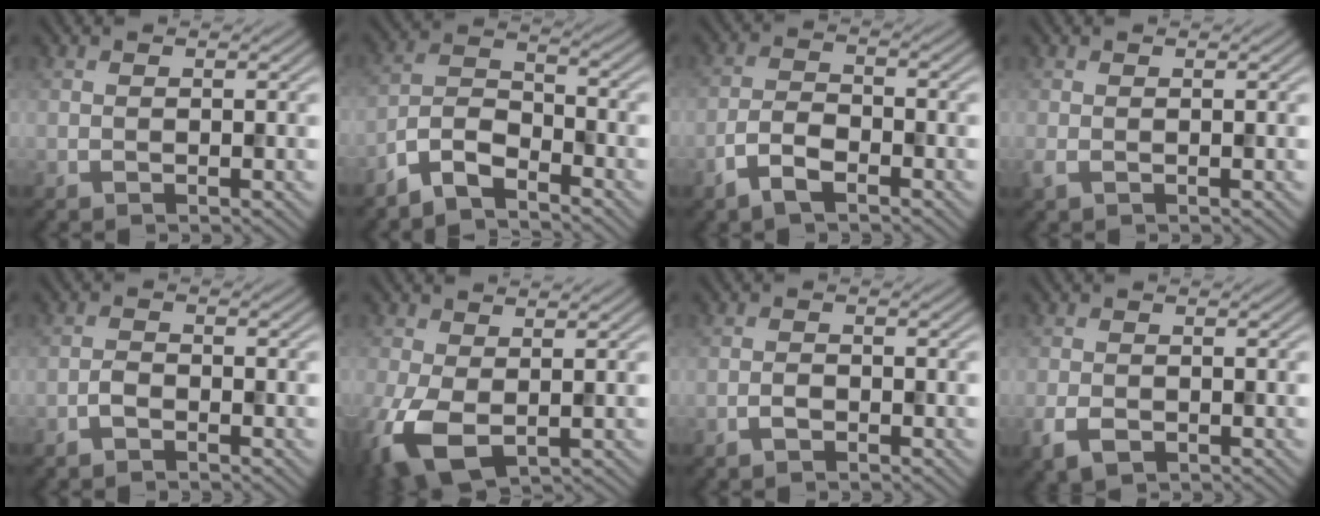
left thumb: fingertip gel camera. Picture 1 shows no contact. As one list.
[{"total": 5.8, "force": [-4.6, 1.8, 3.0], "torque": [-0.062, 0.002, -0.105]}, {"total": 4.3, "force": [-2.8, 1.7, 2.8], "torque": [-0.058, 0.001, -0.063]}, {"total": 1.0, "force": [-0.2, 0.5, 0.9], "torque": [-0.027, -0.003, -0.005]}, {"total": 1.5, "force": [-1.1, 0.7, 0.9], "torque": [-0.016, 0.003, -0.025]}, {"total": 7.0, "force": [-1.7, 4.2, 5.3], "torque": [-0.142, -0.019, -0.034]}, {"total": 1.3, "force": [-0.9, 0.6, 0.8], "torque": [-0.013, 0.002, -0.019]}, {"total": 2.9, "force": [-1.4, 1.7, 1.9], "torque": [-0.042, -0.009, -0.028]}]